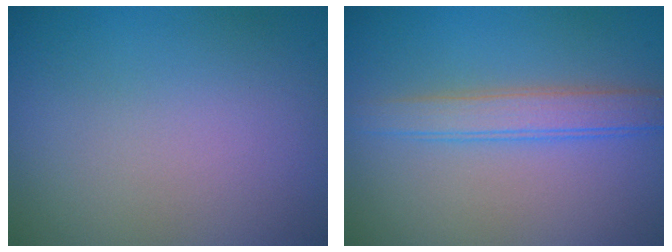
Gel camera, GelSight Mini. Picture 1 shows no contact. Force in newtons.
{"total": 2.9, "press": 2.9, "slide": 0.0}